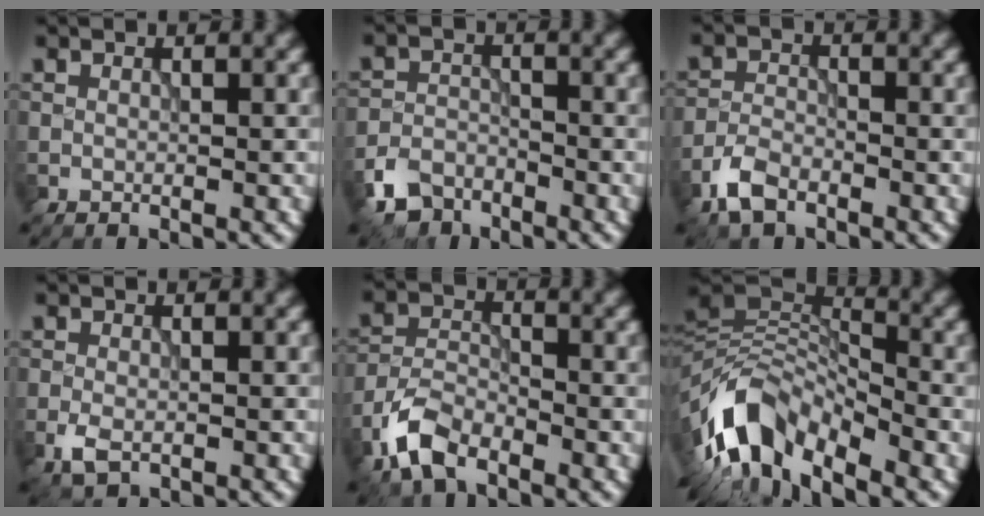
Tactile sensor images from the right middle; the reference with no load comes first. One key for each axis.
{"total": 4.9, "fx": -3.8, "fy": 2.6, "fz": 1.6, "tx": -0.033, "ty": -0.006, "tz": -0.078}
{"total": 3.4, "fx": -2.4, "fy": 1.6, "fz": 1.8, "tx": -0.037, "ty": 0.000, "tz": -0.057}
{"total": 2.4, "fx": -1.1, "fy": 1.4, "fz": 1.7, "tx": -0.039, "ty": -0.004, "tz": -0.024}
{"total": 4.9, "fx": -3.3, "fy": 2.4, "fz": 2.7, "tx": -0.051, "ty": 0.001, "tz": -0.076}
{"total": 9.7, "fx": -5.4, "fy": 4.6, "fz": 6.6, "tx": -0.116, "ty": 0.006, "tz": -0.115}